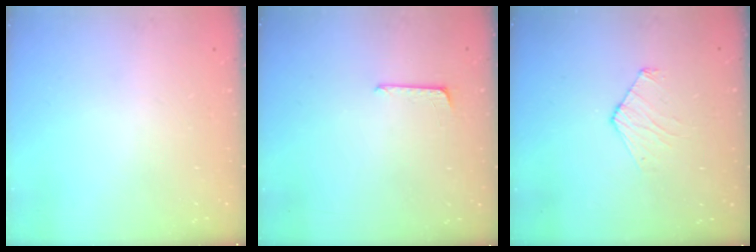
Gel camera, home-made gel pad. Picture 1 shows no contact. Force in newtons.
{"total": 5.0, "press": 5.0, "slide": 0.4}
{"total": 5.1, "press": 5.0, "slide": 0.6}